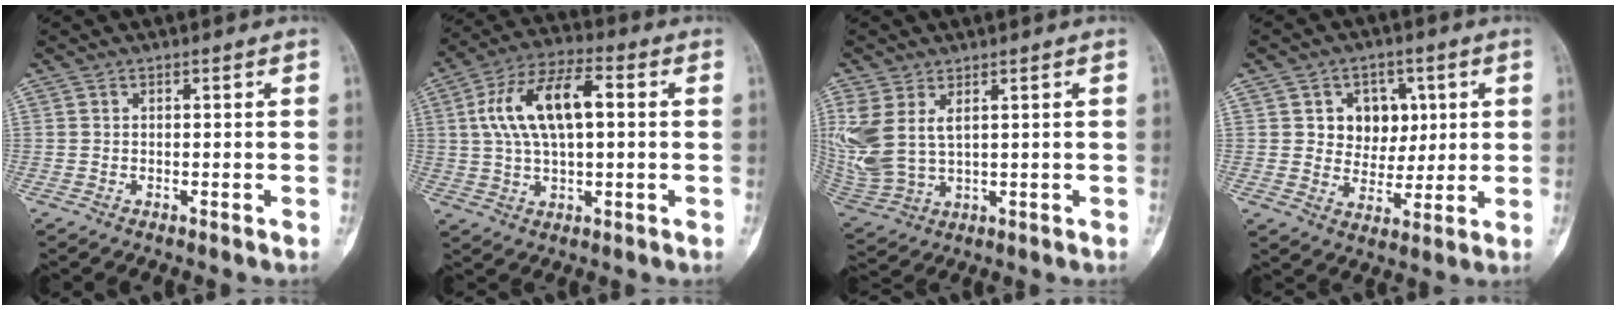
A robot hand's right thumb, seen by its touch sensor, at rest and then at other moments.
{"total": 14.4, "force": [2.3, 6.7, 12.5], "torque": [-0.236, 0.024, 0.040]}
{"total": 11.7, "force": [3.4, 6.9, 8.8], "torque": [-0.219, -0.006, 0.085]}
{"total": 9.0, "force": [2.5, 7.5, 4.2], "torque": [-0.016, -0.006, 0.042]}